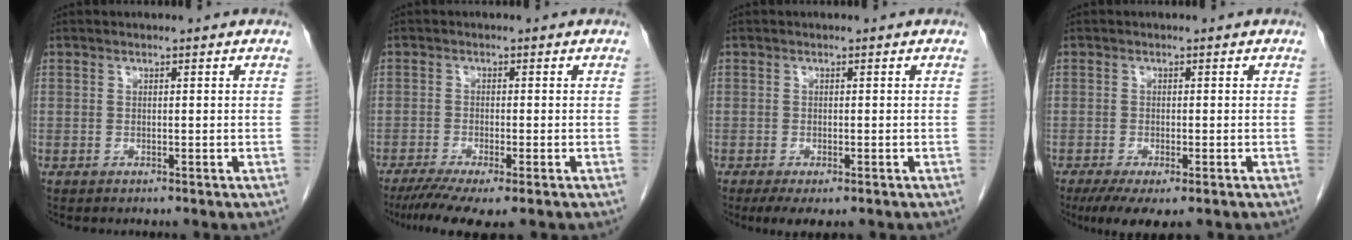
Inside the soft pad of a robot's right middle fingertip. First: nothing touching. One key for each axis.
{"total": 7.2, "fx": -5.1, "fy": 0.7, "fz": 5.0, "tx": -0.083, "ty": -0.020, "tz": -0.084}
{"total": 4.3, "fx": -2.9, "fy": 1.4, "fz": 2.9, "tx": -0.045, "ty": -0.011, "tz": -0.042}
{"total": 6.3, "fx": -4.1, "fy": 1.7, "fz": 4.5, "tx": -0.068, "ty": -0.019, "tz": -0.063}